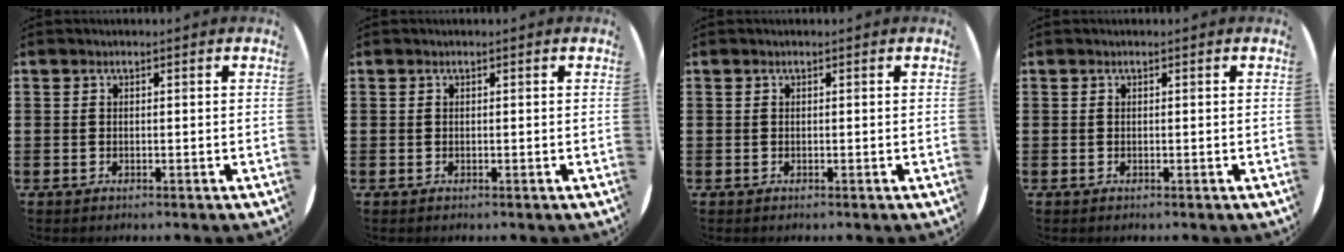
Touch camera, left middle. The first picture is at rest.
{"total": 0.0}
{"total": 0.0}
{"total": 0.0}